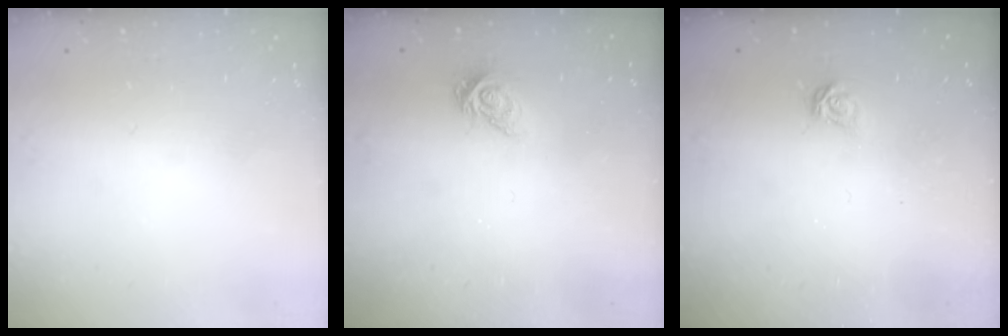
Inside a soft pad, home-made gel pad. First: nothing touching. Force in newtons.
{"total": 7.4, "press": 7.4, "slide": 0.2}
{"total": 4.3, "press": 4.3, "slide": 0.3}